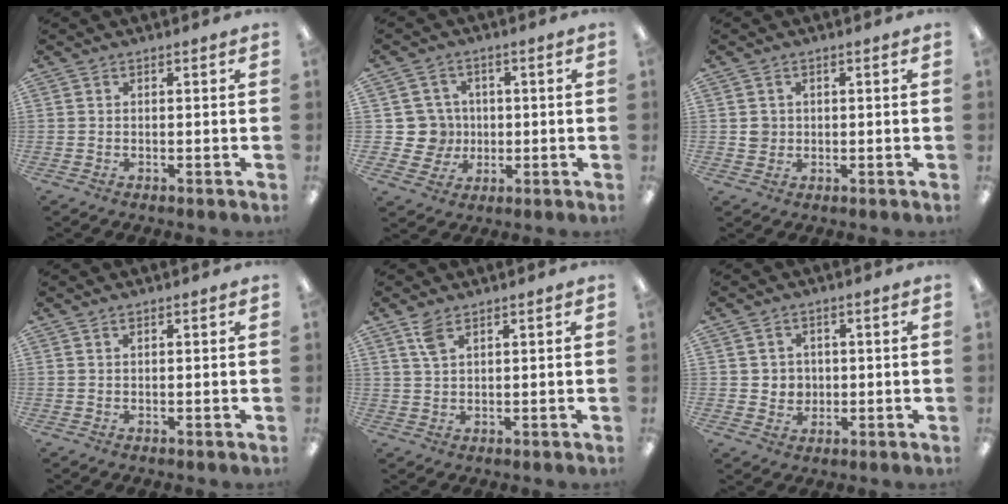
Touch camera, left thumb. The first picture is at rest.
{"total": 7.8, "force": [0.4, 7.7, 1.1], "torque": [-0.030, 0.005, 0.017]}
{"total": 2.6, "force": [0.5, 2.5, 0.7], "torque": [-0.010, 0.002, 0.006]}
{"total": 0.8, "force": [0.5, 0.3, 0.5], "torque": [-0.012, 0.003, 0.008]}
{"total": 3.9, "force": [2.6, 1.5, 2.5], "torque": [-0.049, -0.004, 0.047]}
{"total": 3.6, "force": [1.2, 3.4, 0.1], "torque": [0.000, -0.004, 0.019]}